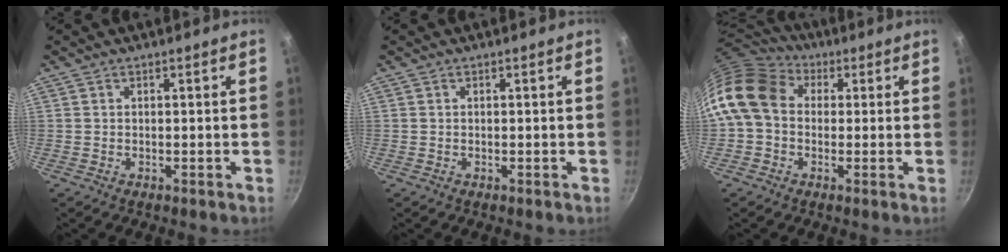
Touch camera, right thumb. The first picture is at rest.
{"total": 0.0}
{"total": 13.9, "force": [1.8, 11.0, 8.4], "torque": [-0.145, 0.027, 0.012]}